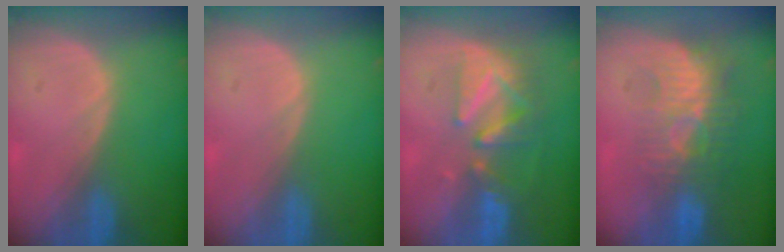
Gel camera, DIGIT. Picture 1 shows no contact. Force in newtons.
{"total": 0.0}
{"total": 8.5, "press": 7.9, "slide": 3.2}
{"total": 9.4, "press": 8.4, "slide": 4.1}